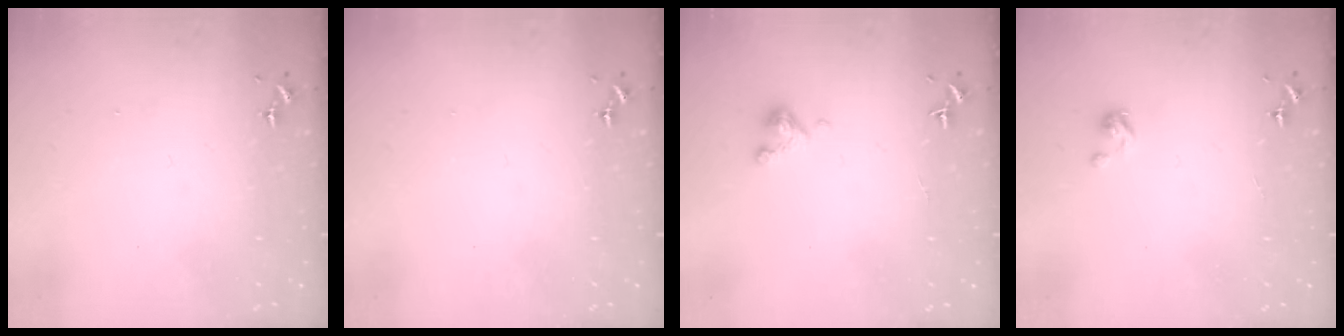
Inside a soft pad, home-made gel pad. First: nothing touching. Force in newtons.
{"total": 0.0}
{"total": 4.1, "press": 4.1, "slide": 0.3}
{"total": 2.9, "press": 2.9, "slide": 0.2}